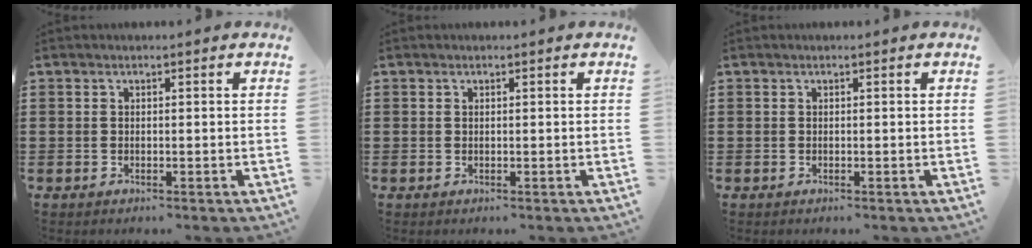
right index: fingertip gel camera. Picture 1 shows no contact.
{"total": 0.0}
{"total": 0.0}